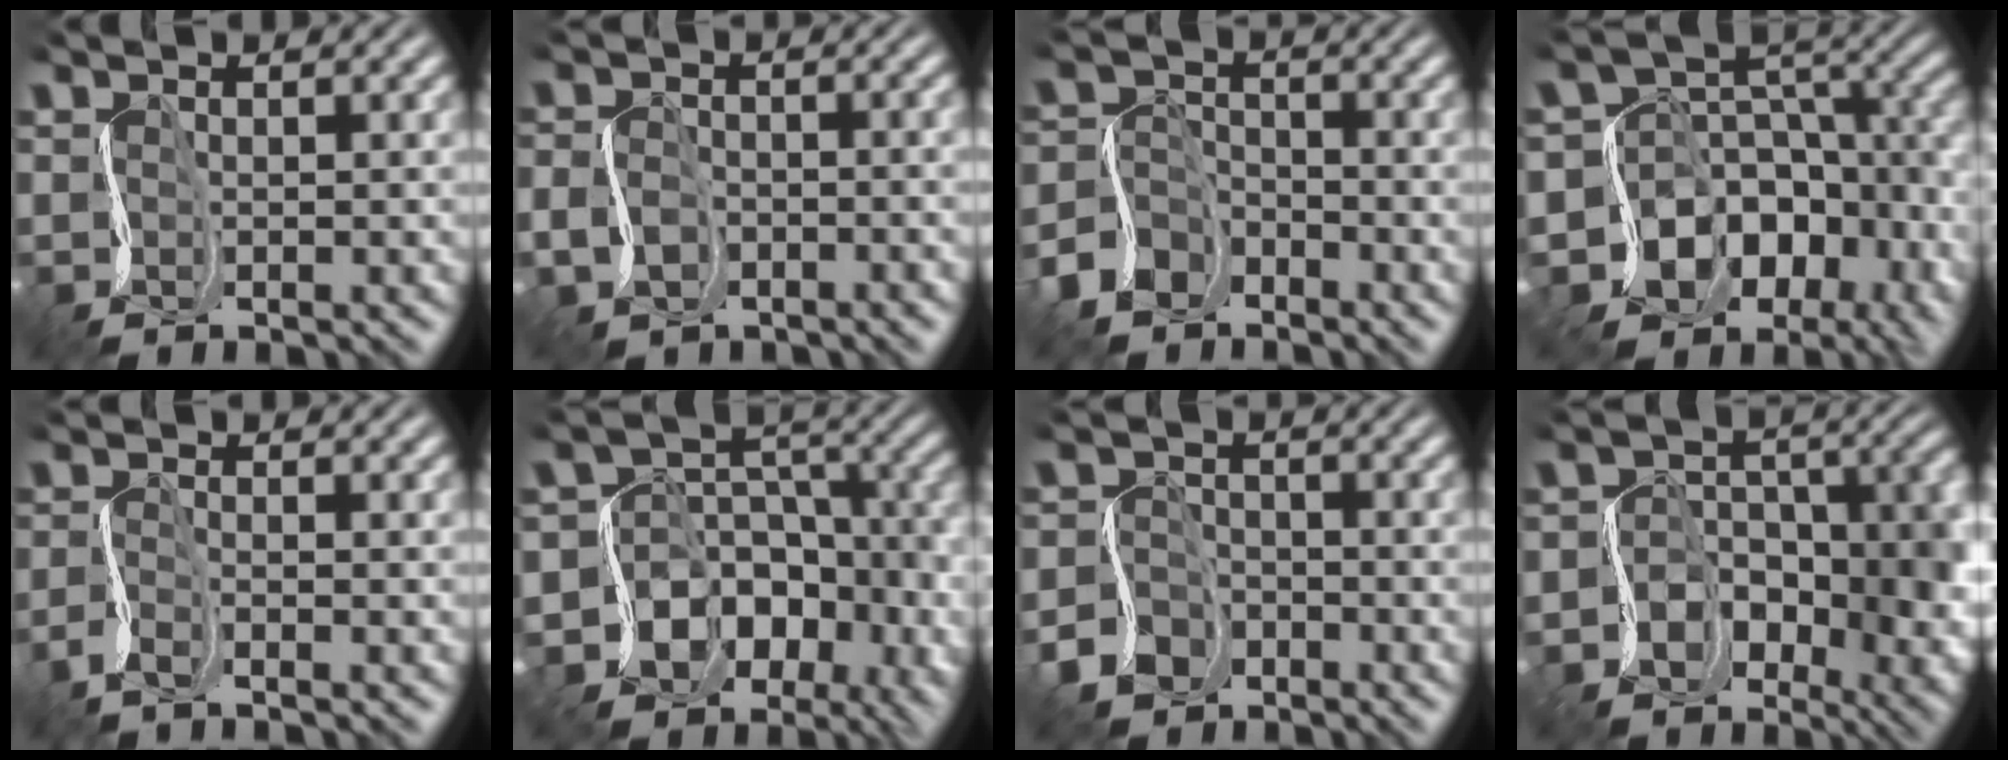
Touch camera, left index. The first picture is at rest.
{"total": 2.2, "force": [-1.3, 1.7, 0.8], "torque": [-0.016, -0.001, -0.026]}
{"total": 4.2, "force": [-3.1, 2.7, 0.9], "torque": [-0.018, 0.005, -0.067]}
{"total": 14.3, "force": [-7.0, 11.2, 5.5], "torque": [-0.095, -0.003, -0.099]}
{"total": 1.4, "force": [-1.2, 0.0, 0.8], "torque": [-0.025, -0.004, -0.032]}
{"total": 11.2, "force": [-5.2, 9.2, 3.9], "torque": [-0.047, 0.007, -0.094]}
{"total": 4.8, "force": [-3.0, 3.7, 0.9], "torque": [-0.005, -0.006, -0.060]}
{"total": 7.2, "force": [-1.6, 5.4, 4.4], "torque": [-0.048, -0.003, -0.031]}